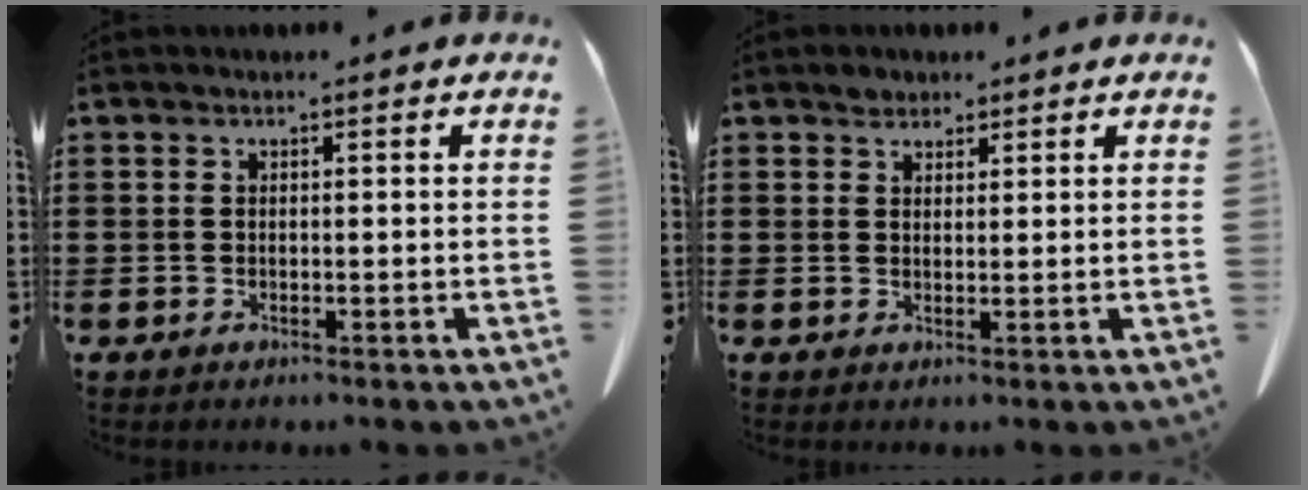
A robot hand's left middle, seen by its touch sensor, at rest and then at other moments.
{"total": 1.9, "force": [1.6, 0.9, 0.1], "torque": [0.002, -0.003, 0.032]}